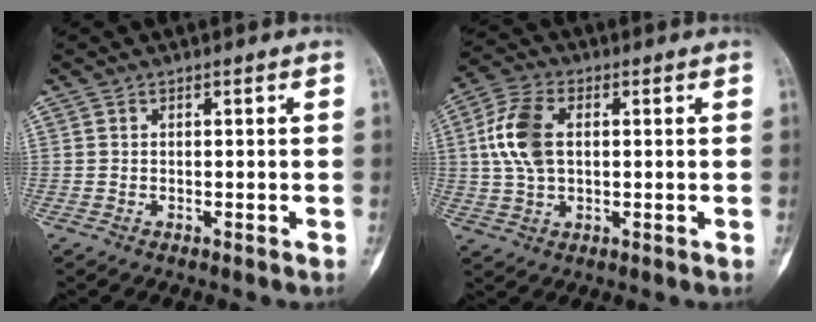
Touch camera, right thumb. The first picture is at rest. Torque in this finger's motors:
{"motor_torque": [0.12, 0.12, 1.11, 0.06, 0.10]}